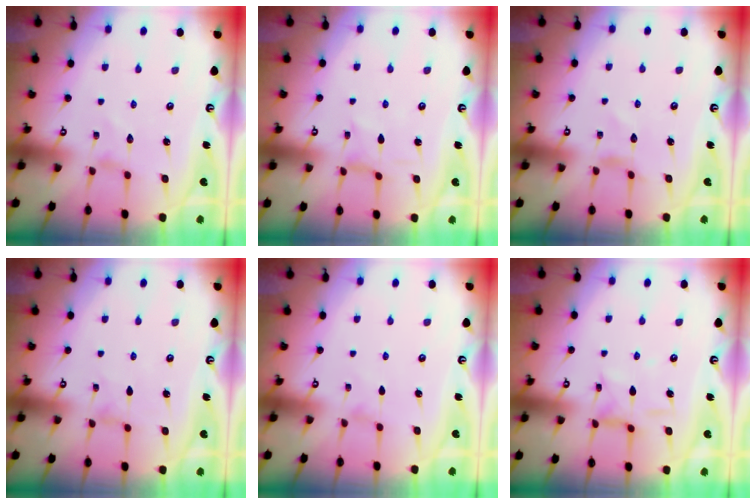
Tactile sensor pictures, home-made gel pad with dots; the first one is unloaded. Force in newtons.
{"total": 0.0}
{"total": 2.3, "press": 2.3, "slide": 0.2}
{"total": 0.0}
{"total": 0.0}
{"total": 4.8, "press": 4.8, "slide": 0.4}